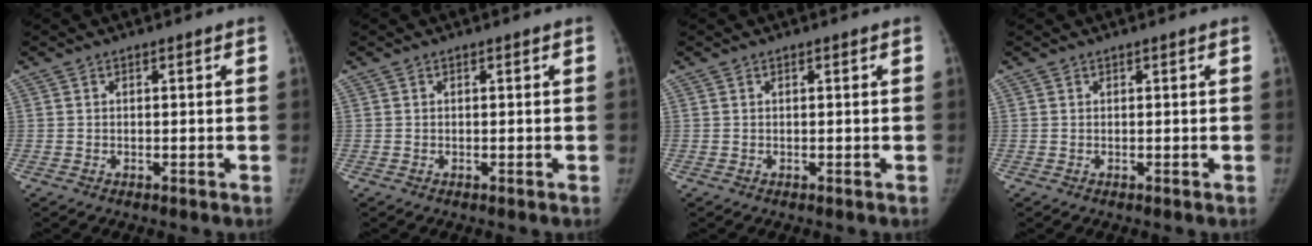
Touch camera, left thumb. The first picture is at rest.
{"total": 0.0}
{"total": 0.0}
{"total": 0.0}